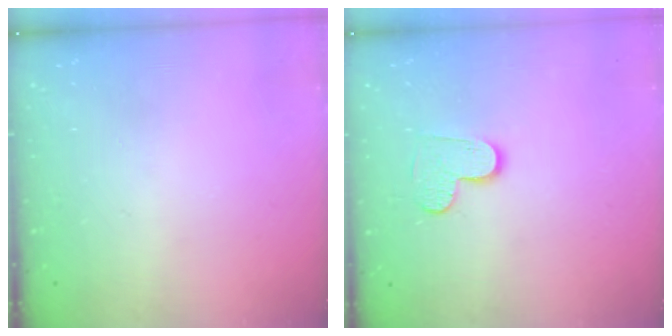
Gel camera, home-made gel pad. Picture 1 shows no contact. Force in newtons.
{"total": 6.3, "press": 6.3, "slide": 0.1}